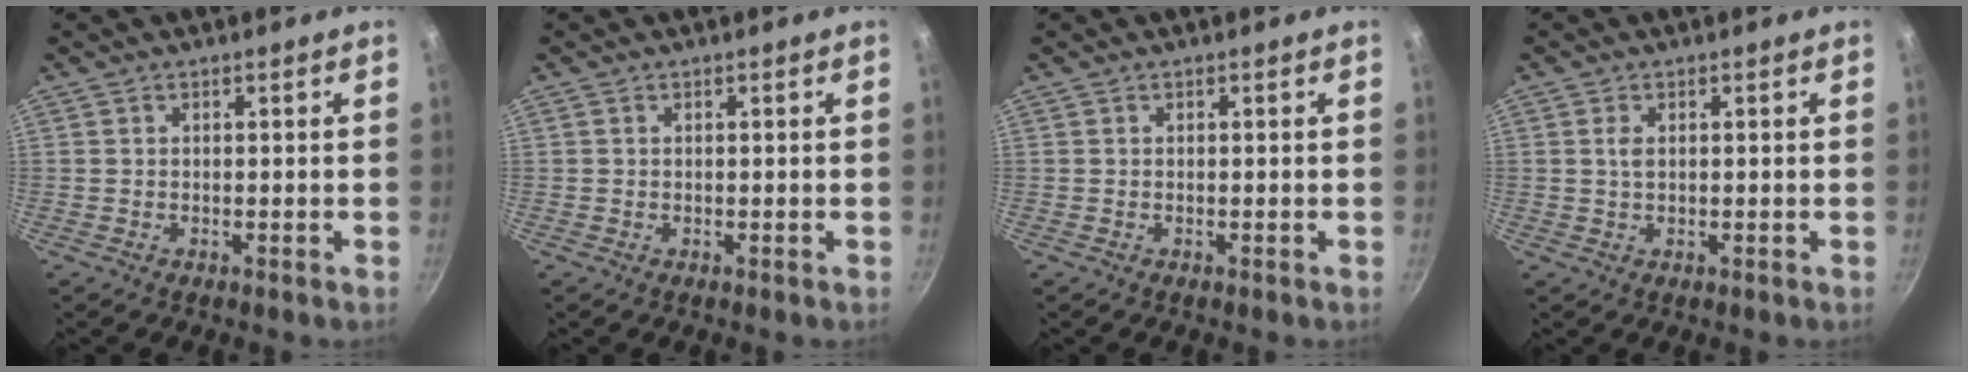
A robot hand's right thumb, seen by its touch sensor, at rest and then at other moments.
{"total": 0.0}
{"total": 0.0}
{"total": 1.9, "force": [0.5, 1.1, 1.5], "torque": [-0.028, 0.000, 0.009]}